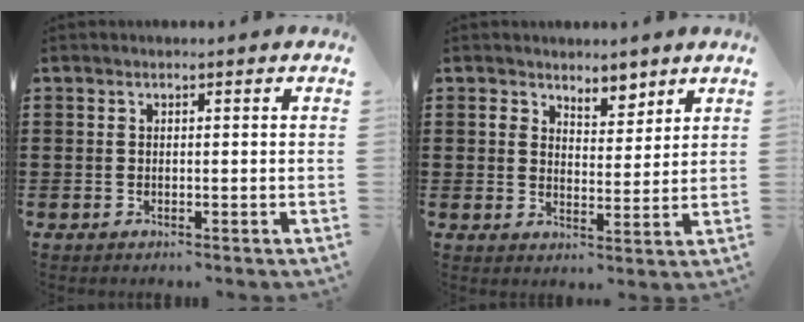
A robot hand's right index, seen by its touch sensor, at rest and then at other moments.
{"total": 3.8, "force": [3.3, 1.9, 0.7], "torque": [-0.019, 0.000, 0.059]}